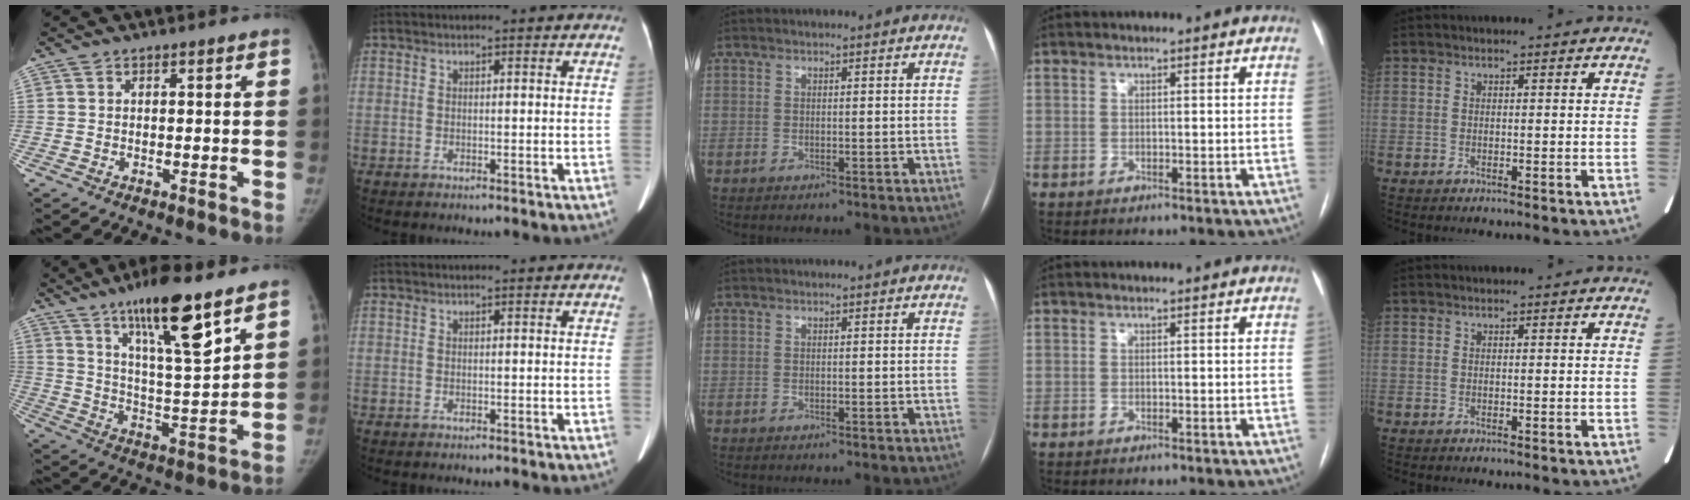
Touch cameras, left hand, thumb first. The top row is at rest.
{"thumb": {"total": 16.5, "force": [10.3, 3.0, 12.6], "torque": [-0.199, -0.059, 0.181]}}